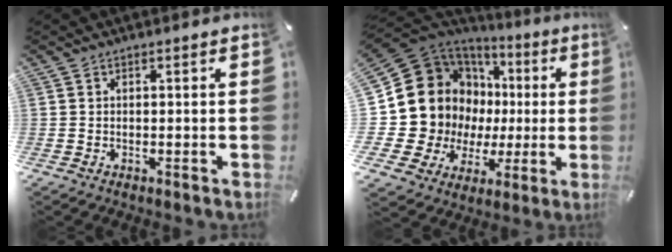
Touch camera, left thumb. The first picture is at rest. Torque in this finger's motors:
{"motor_torque": [1.72, 3.28, 0.40, 0.03, 0.14]}